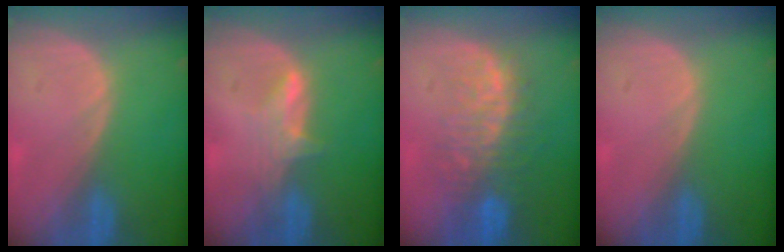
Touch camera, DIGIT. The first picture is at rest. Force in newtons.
{"total": 2.9, "press": 2.9, "slide": 0.4}
{"total": 10.1, "press": 8.6, "slide": 5.3}
{"total": 0.0}